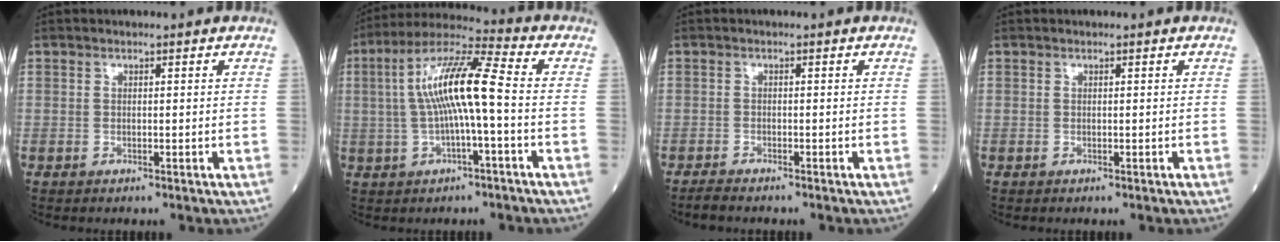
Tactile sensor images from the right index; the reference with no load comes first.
{"total": 11.8, "force": [0.0, 1.0, 11.7], "torque": [-0.223, 0.027, -0.006]}
{"total": 1.9, "force": [-1.8, 0.2, 0.6], "torque": [-0.017, -0.005, -0.032]}
{"total": 0.0}